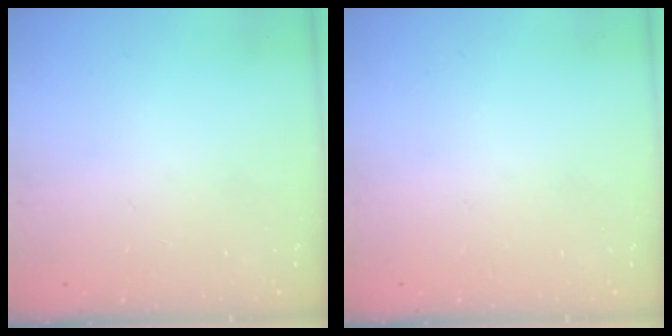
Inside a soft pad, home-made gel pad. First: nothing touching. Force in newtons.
{"total": 0.0}